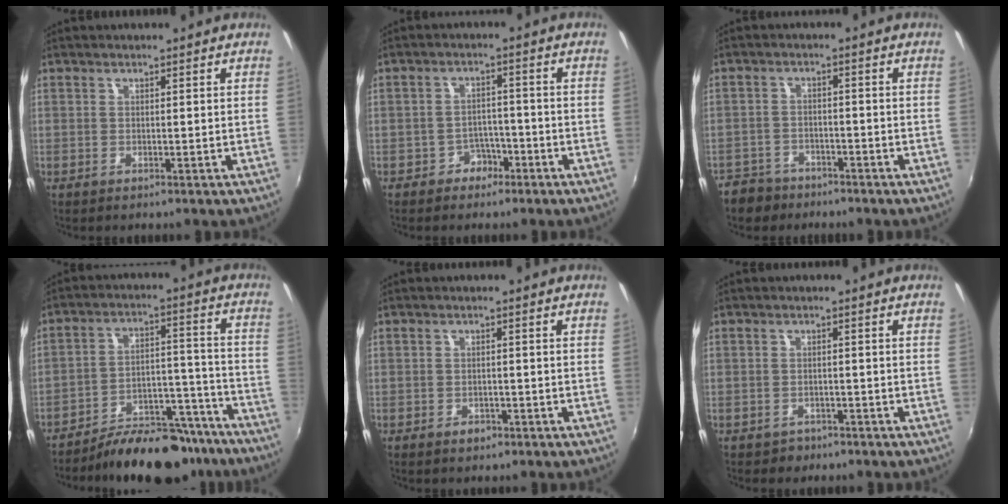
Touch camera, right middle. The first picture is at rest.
{"total": 3.7, "force": [-2.5, 2.7, 0.5], "torque": [-0.011, 0.012, -0.039]}
{"total": 6.7, "force": [-5.1, 4.1, 1.2], "torque": [-0.050, 0.006, -0.089]}
{"total": 17.8, "force": [-15.1, 6.5, 6.9], "torque": [-0.104, 0.029, -0.199]}
{"total": 1.8, "force": [-1.2, 1.3, 0.6], "torque": [-0.012, -0.001, -0.018]}
{"total": 2.6, "force": [-1.8, 1.9, 0.3], "torque": [-0.014, -0.002, -0.026]}